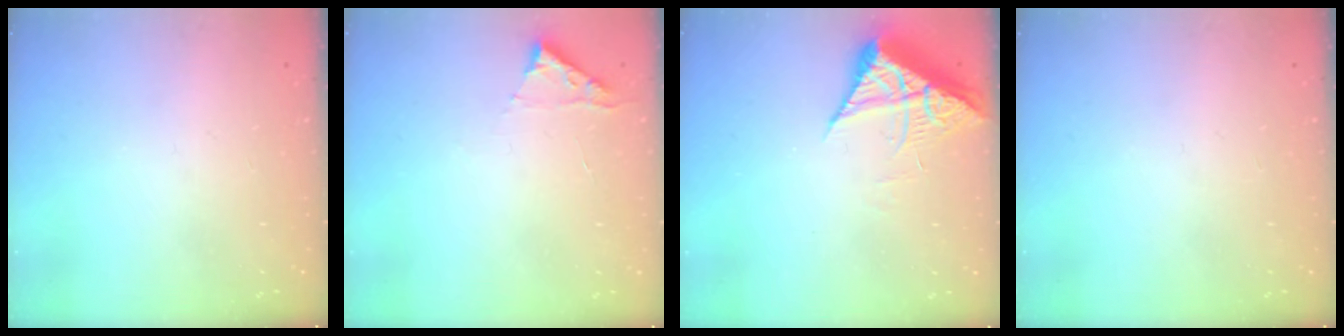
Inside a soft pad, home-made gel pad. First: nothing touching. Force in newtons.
{"total": 2.8, "press": 2.8, "slide": 0.3}
{"total": 7.5, "press": 7.5, "slide": 0.8}
{"total": 0.0}